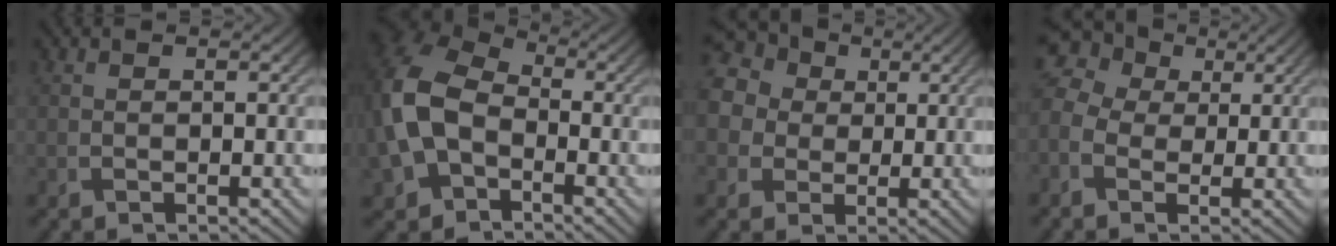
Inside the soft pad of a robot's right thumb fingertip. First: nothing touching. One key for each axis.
{"total": 13.2, "fx": -2.6, "fy": 9.0, "fz": 9.3, "tx": -0.248, "ty": -0.015, "tz": -0.057}
{"total": 12.5, "fx": 3.6, "fy": 10.4, "fz": 5.9, "tx": -0.179, "ty": 0.032, "tz": 0.046}
{"total": 7.7, "fx": 0.6, "fy": 6.3, "fz": 4.4, "tx": -0.128, "ty": 0.013, "tz": 0.001}